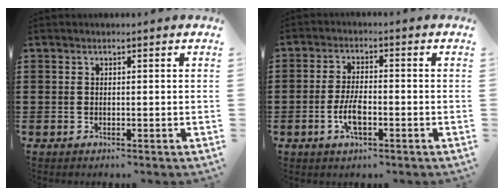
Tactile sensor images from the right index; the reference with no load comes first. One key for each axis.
{"total": 4.8, "fx": -1.7, "fy": 1.9, "fz": 4.1, "tx": -0.091, "ty": 0.001, "tz": -0.035}